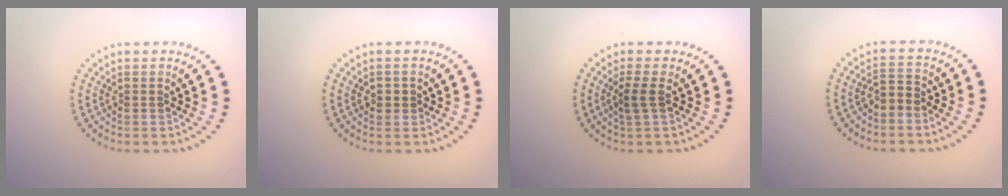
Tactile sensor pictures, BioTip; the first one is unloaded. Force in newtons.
{"total": 1.2, "press": 1.1, "slide": 0.3}
{"total": 1.6, "press": 1.3, "slide": 1.0}
{"total": 1.7, "press": 1.4, "slide": 1.1}